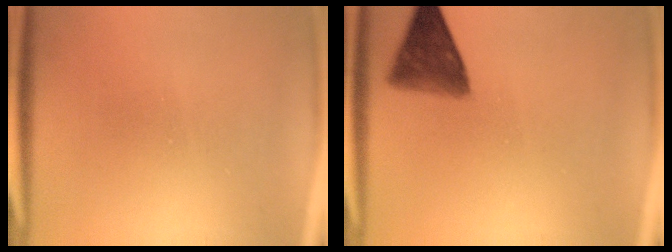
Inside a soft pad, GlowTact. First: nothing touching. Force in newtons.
{"total": 7.0}